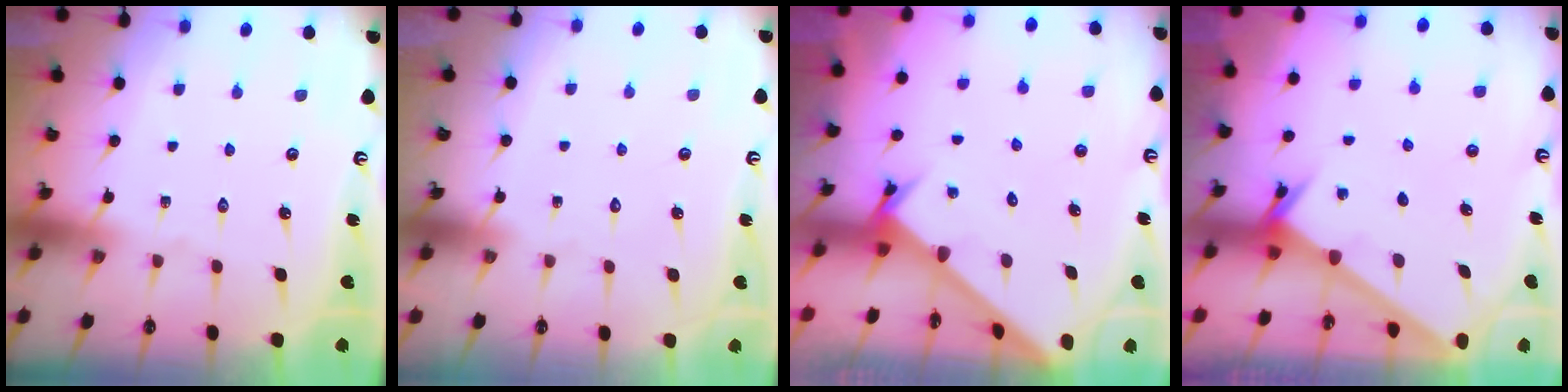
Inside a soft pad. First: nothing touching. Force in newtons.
{"total": 1.5, "press": 1.5, "slide": 0.0}
{"total": 2.5, "press": 2.5, "slide": 0.3}
{"total": 2.6, "press": 2.6, "slide": 0.2}